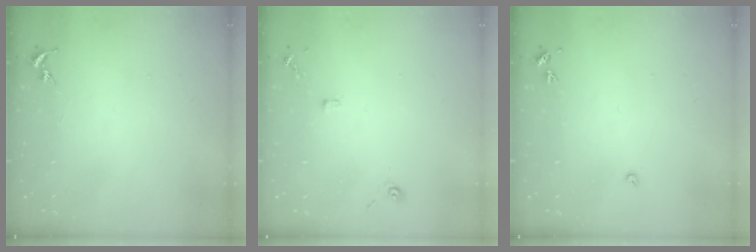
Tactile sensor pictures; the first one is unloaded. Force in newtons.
{"total": 6.5, "press": 6.4, "slide": 0.6}
{"total": 2.4, "press": 2.4, "slide": 0.3}